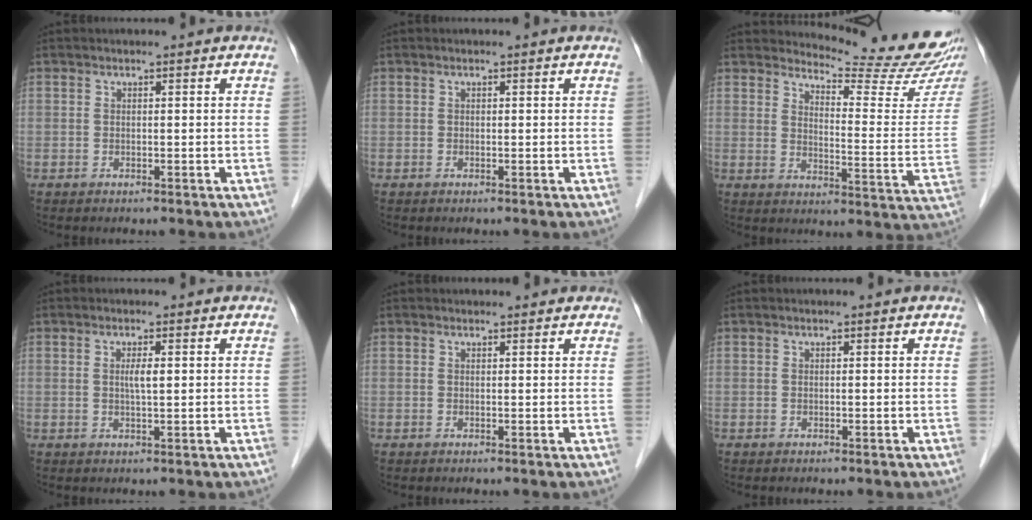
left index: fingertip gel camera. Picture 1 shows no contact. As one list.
[{"total": 0.0}, {"total": 15.6, "force": [15.0, -0.3, 4.1], "torque": [-0.061, -0.102, 0.178]}, {"total": 1.9, "force": [0.4, 0.2, 1.9], "torque": [-0.036, 0.001, 0.005]}, {"total": 1.8, "force": [1.6, 0.6, 0.3], "torque": [-0.007, 0.008, 0.014]}, {"total": 0.0}]